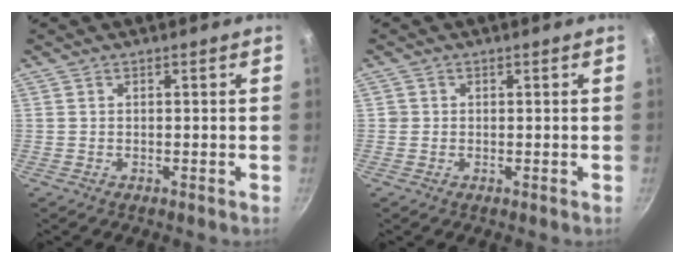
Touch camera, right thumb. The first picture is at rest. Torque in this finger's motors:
{"motor_torque": [0.18, 0.04, 0.09, 0.32, 0.01]}